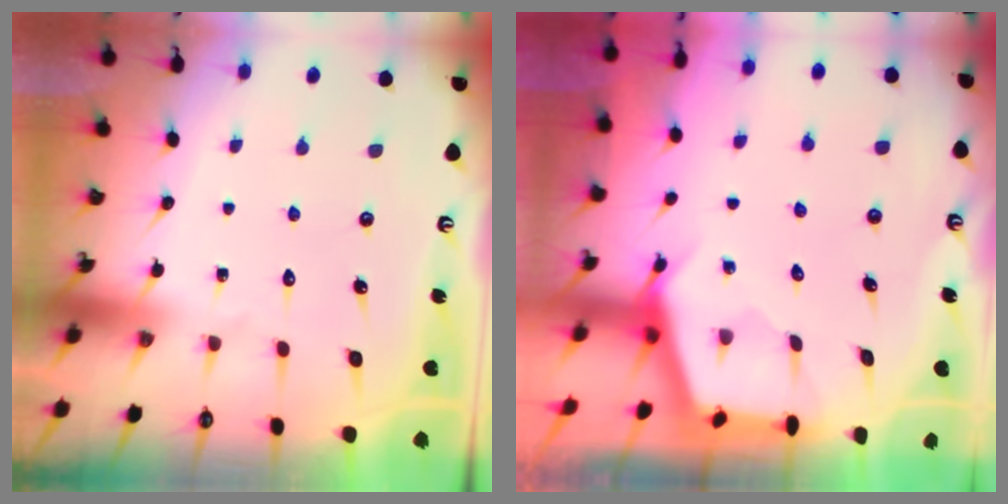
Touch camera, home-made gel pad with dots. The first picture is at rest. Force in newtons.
{"total": 2.9, "press": 2.9, "slide": 0.3}